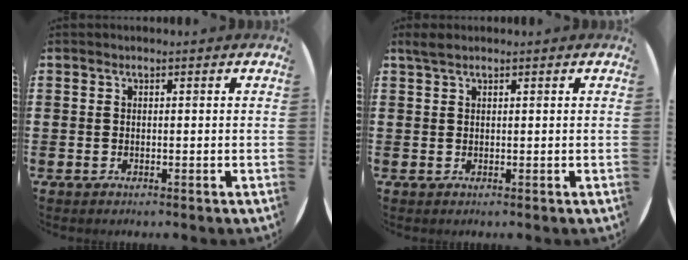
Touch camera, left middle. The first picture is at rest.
{"total": 1.4, "force": [1.1, 0.3, 0.7], "torque": [-0.014, 0.004, 0.020]}